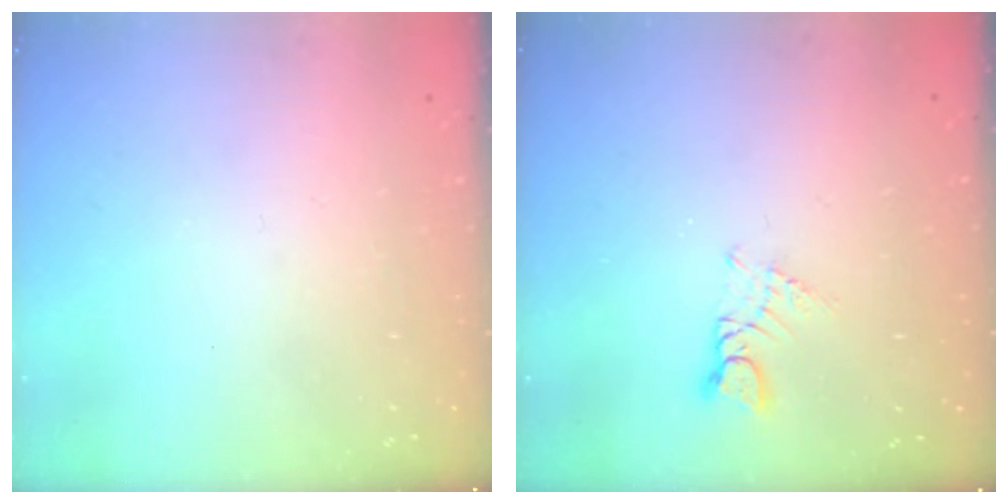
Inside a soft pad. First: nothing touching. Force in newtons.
{"total": 2.8, "press": 2.8, "slide": 0.3}